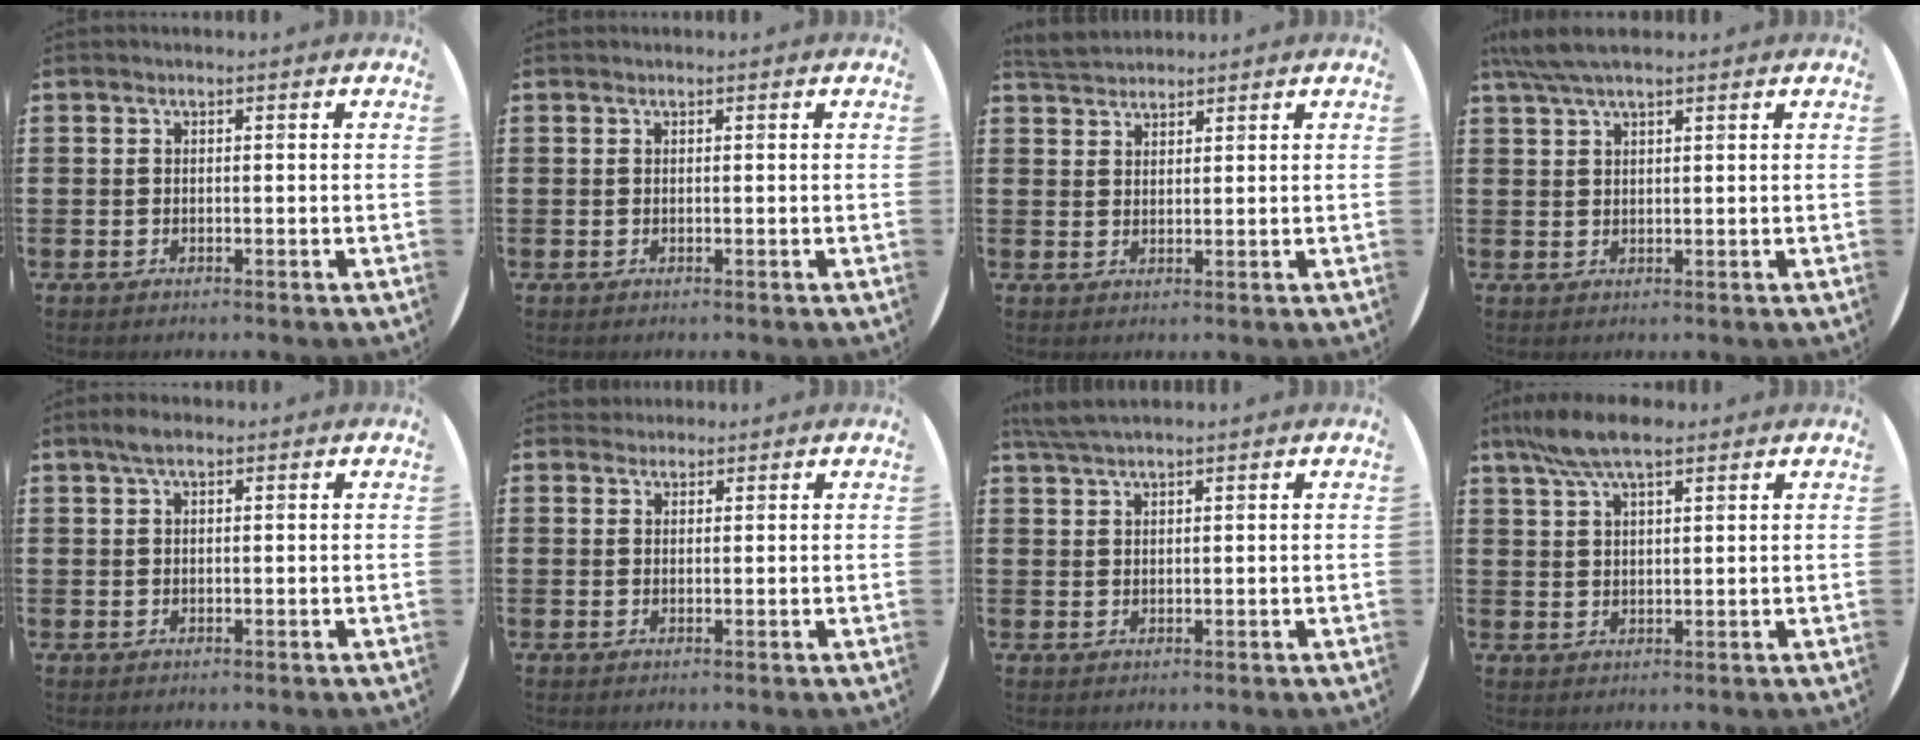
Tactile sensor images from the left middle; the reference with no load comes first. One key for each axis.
{"total": 0.0}
{"total": 3.2, "fx": 3.1, "fy": 0.7, "fz": 0.4, "tx": -0.015, "ty": -0.005, "tz": 0.060}
{"total": 3.9, "fx": 3.1, "fy": 0.7, "fz": 2.3, "tx": -0.051, "ty": 0.002, "tz": 0.057}
{"total": 1.9, "fx": 1.2, "fy": 0.7, "fz": 1.3, "tx": -0.020, "ty": 0.003, "tz": 0.018}
{"total": 1.4, "fx": 1.3, "fy": 0.4, "fz": -0.3, "tx": 0.011, "ty": -0.001, "tz": 0.024}
{"total": 2.9, "fx": 2.6, "fy": 0.3, "fz": 1.4, "tx": -0.033, "ty": 0.003, "tz": 0.048}
{"total": 6.5, "fx": 4.9, "fy": 1.8, "fz": 3.9, "tx": -0.089, "ty": -0.001, "tz": 0.089}